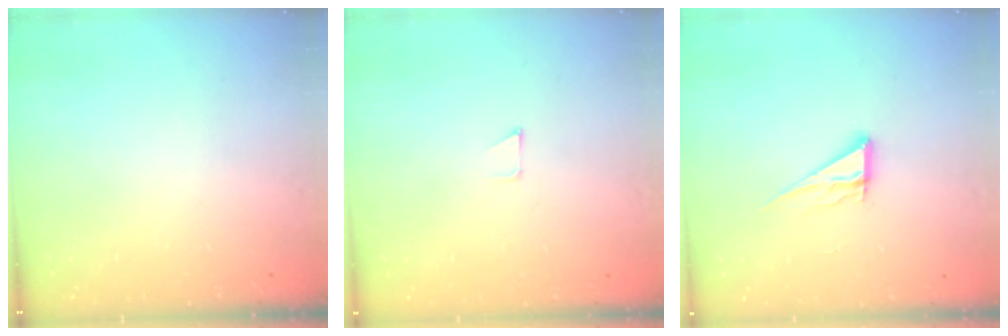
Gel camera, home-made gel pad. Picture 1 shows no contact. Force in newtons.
{"total": 2.6, "press": 2.6, "slide": 0.2}
{"total": 7.1, "press": 7.1, "slide": 0.2}